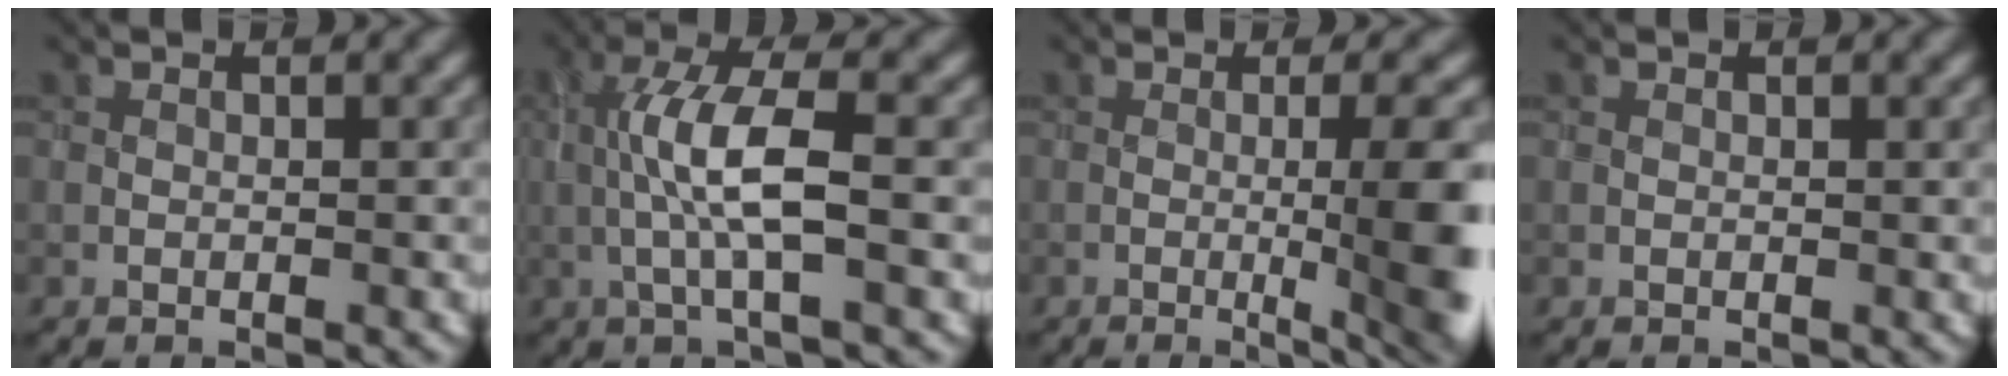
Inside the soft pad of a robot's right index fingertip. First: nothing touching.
{"total": 5.5, "force": [-0.4, 0.9, 5.4], "torque": [-0.113, 0.013, -0.011]}
{"total": 8.2, "force": [-1.5, 1.8, 7.9], "torque": [-0.098, -0.003, -0.015]}
{"total": 0.0}